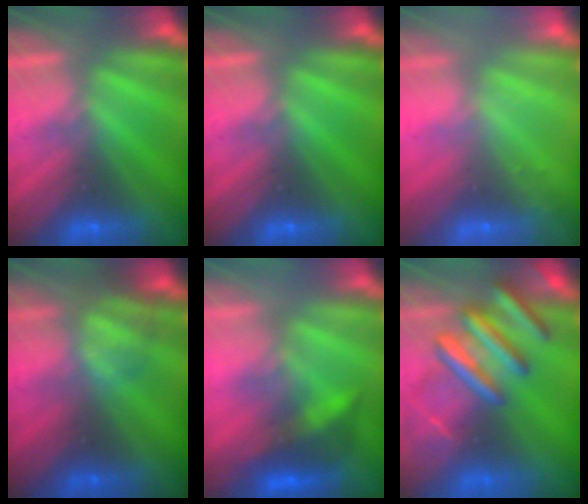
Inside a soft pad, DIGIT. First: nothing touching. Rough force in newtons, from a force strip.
{"total": 0.0}
{"total": 2.3}
{"total": 2.3}
{"total": 3.2}
{"total": 9.1}